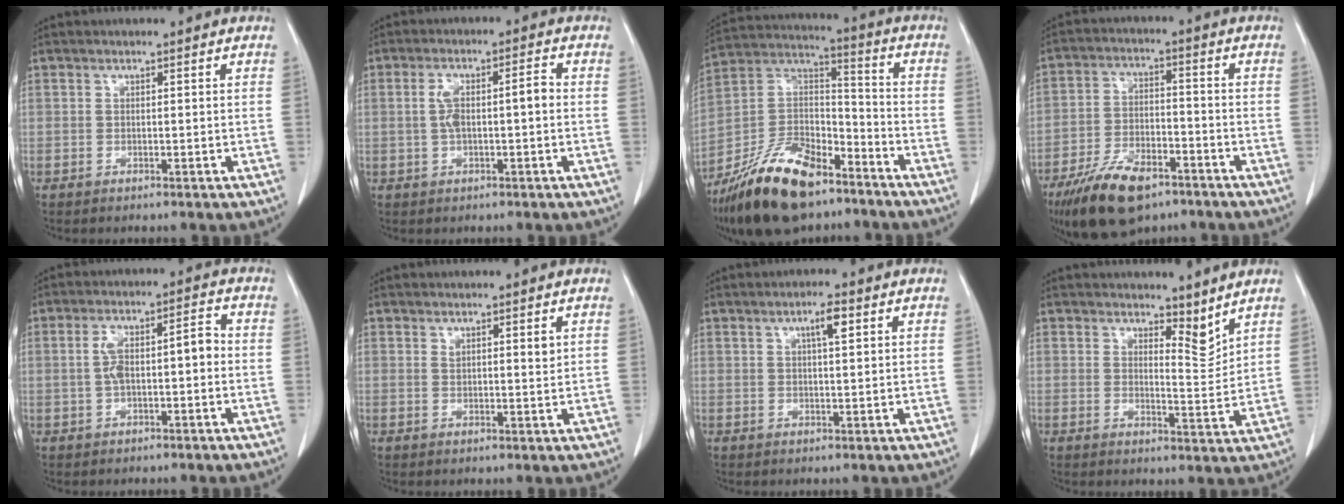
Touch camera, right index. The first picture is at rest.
{"total": 5.6, "force": [0.0, 1.7, 5.4], "torque": [-0.107, 0.023, 0.001]}
{"total": 20.3, "force": [-14.1, 8.1, 12.1], "torque": [-0.256, 0.007, -0.257]}
{"total": 12.7, "force": [-8.5, 5.5, 7.7], "torque": [-0.140, -0.009, -0.150]}
{"total": 6.6, "force": [-0.4, 2.2, 6.2], "torque": [-0.117, 0.033, -0.007]}
{"total": 2.0, "force": [1.2, 0.5, 1.6], "torque": [-0.024, -0.004, 0.019]}
{"total": 3.3, "force": [1.6, 0.5, 2.9], "torque": [-0.046, 0.002, 0.025]}
{"total": 4.6, "force": [4.0, 1.3, 1.9], "torque": [-0.020, -0.014, 0.064]}